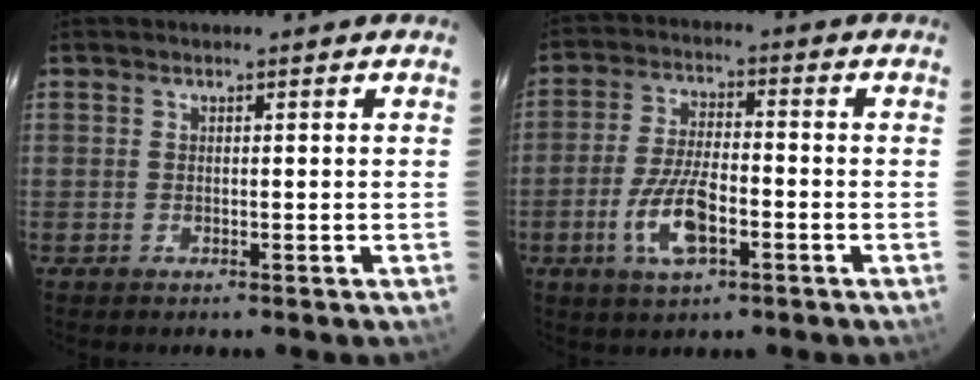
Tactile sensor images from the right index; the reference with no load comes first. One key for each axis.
{"total": 9.6, "fx": -3.8, "fy": 3.5, "fz": 8.1, "tx": -0.170, "ty": -0.006, "tz": -0.070}